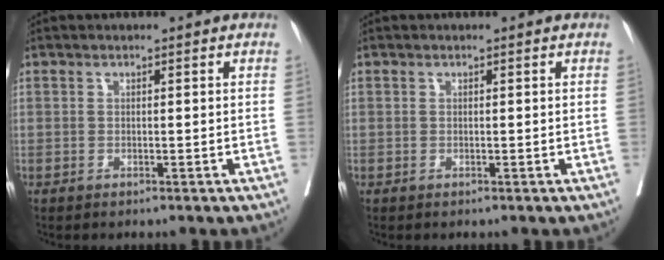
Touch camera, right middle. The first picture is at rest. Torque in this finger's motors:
{"motor_torque": [0.00, 0.00, 0.00, 0.00]}